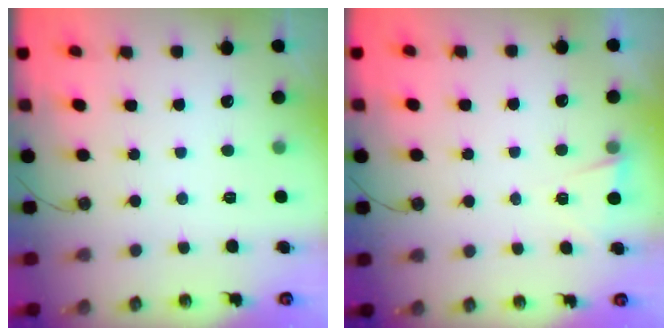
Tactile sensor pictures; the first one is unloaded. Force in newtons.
{"total": 1.5, "press": 1.3, "slide": 0.8}